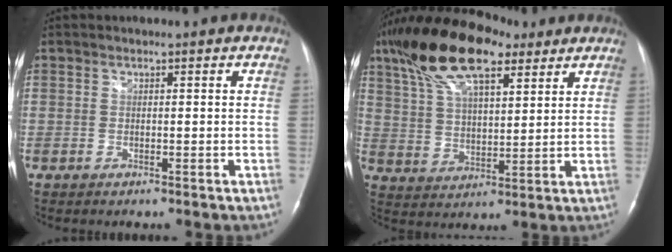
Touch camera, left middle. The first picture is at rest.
{"total": 16.7, "force": [10.6, 5.9, 11.5], "torque": [-0.230, 0.041, 0.197]}